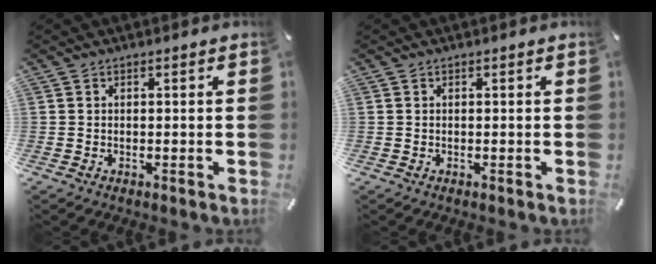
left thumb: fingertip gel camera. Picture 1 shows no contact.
{"total": 0.0}